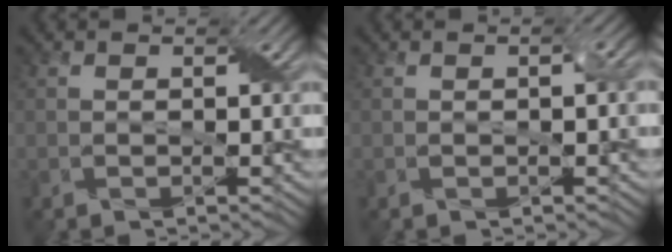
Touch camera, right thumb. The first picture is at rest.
{"total": 1.3, "force": [0.1, 0.4, 1.3], "torque": [-0.020, 0.004, 0.002]}